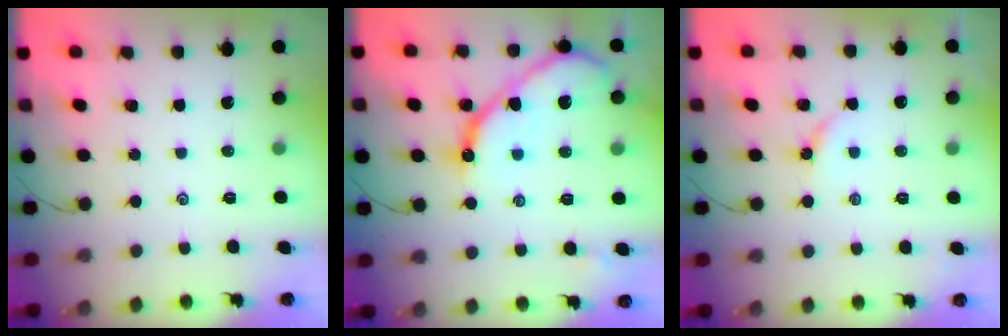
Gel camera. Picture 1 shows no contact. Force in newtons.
{"total": 13.1, "press": 13.0, "slide": 1.2}
{"total": 2.9, "press": 2.9, "slide": 0.3}